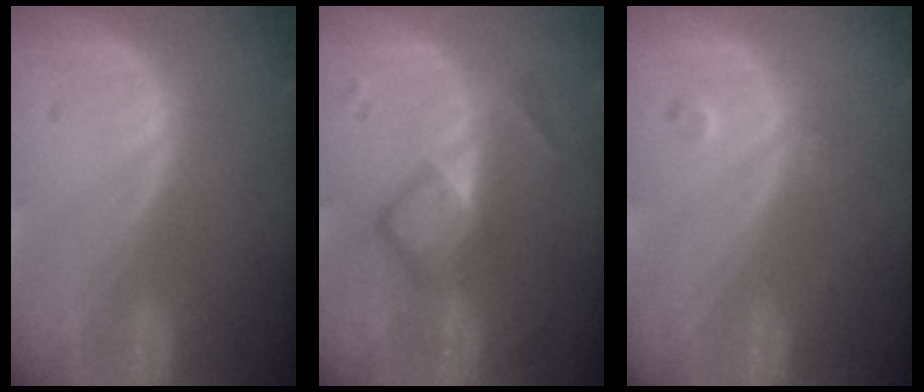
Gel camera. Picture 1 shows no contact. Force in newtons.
{"total": 5.4, "press": 5.4, "slide": 0.1}
{"total": 1.5, "press": 1.2, "slide": 0.8}